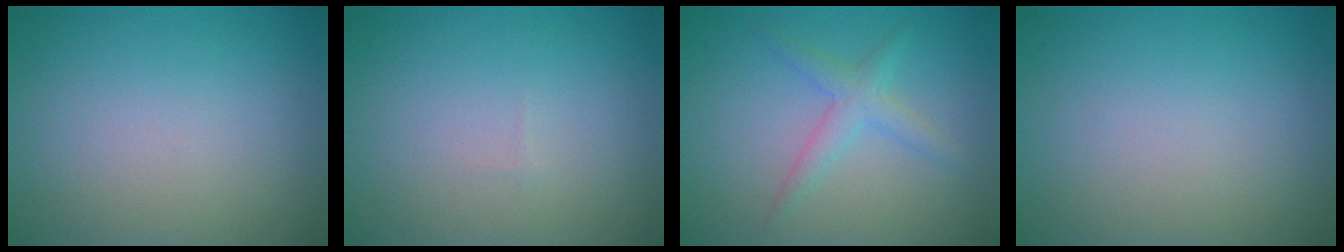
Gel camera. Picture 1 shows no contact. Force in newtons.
{"total": 0.0}
{"total": 2.2, "press": 2.2, "slide": 0.1}
{"total": 0.0}